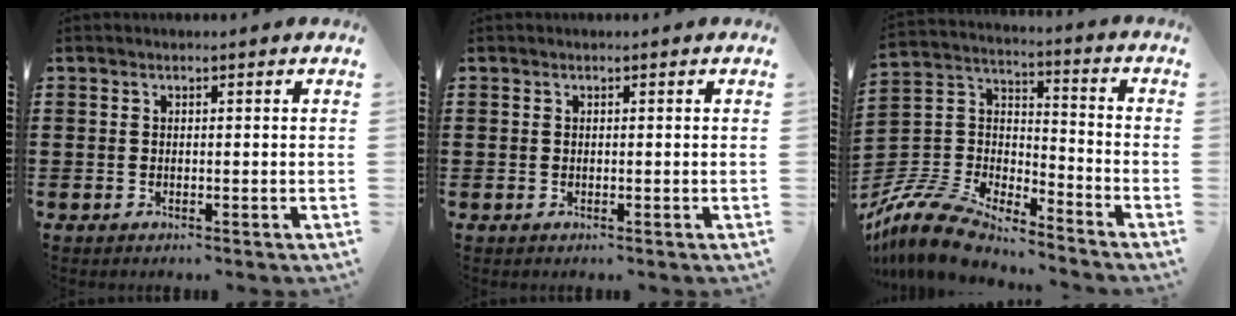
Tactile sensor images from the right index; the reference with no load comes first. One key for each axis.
{"total": 0.0}
{"total": 10.3, "fx": -9.7, "fy": 2.1, "fz": 2.8, "tx": -0.084, "ty": 0.004, "tz": -0.200}